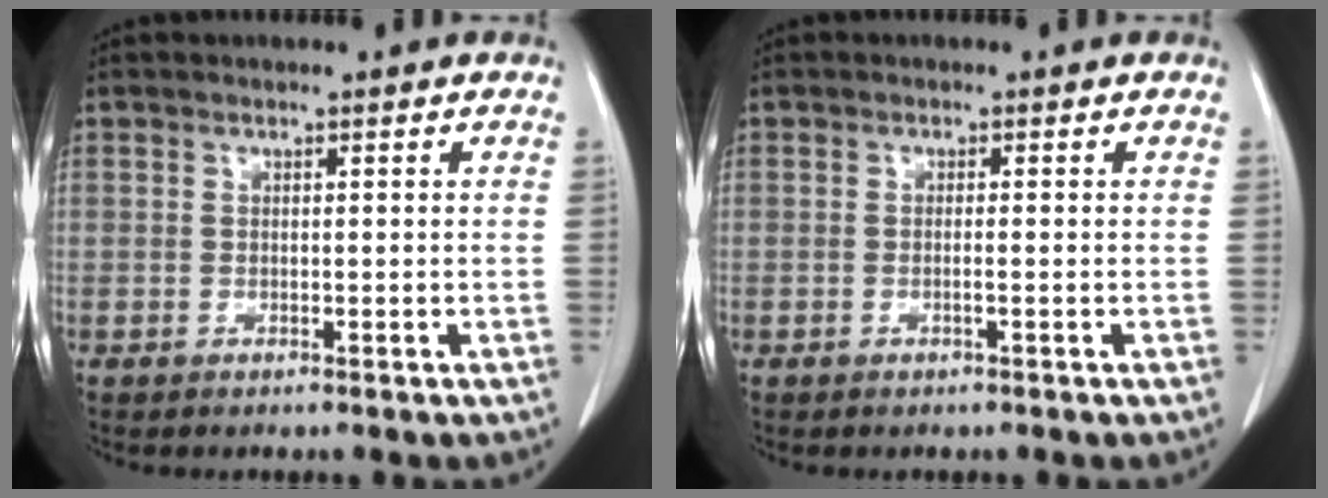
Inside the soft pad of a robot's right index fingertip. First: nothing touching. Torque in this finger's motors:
{"motor_torque": [-0.08, -0.07, -0.05, -0.01]}